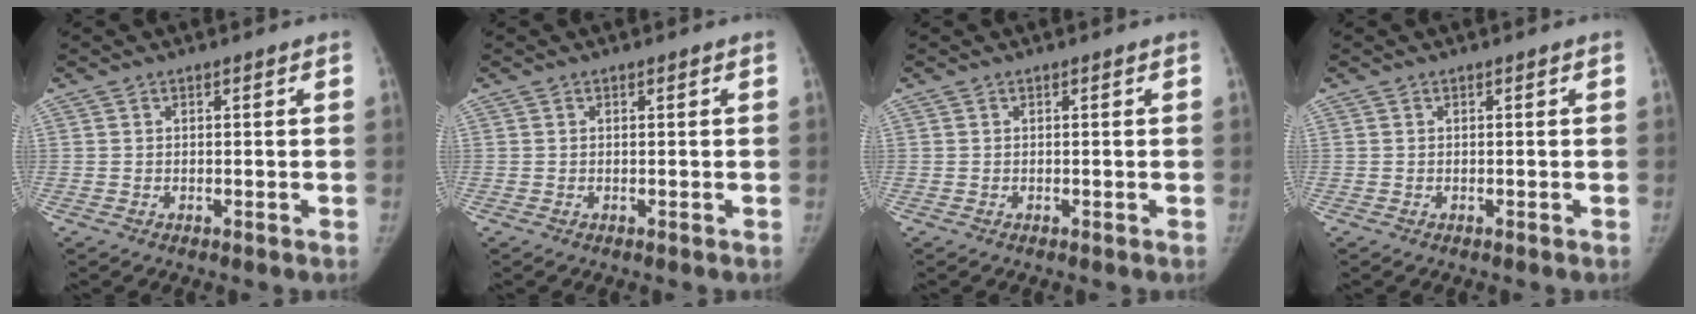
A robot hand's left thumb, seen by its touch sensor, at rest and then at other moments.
{"total": 0.0}
{"total": 0.0}
{"total": 0.0}